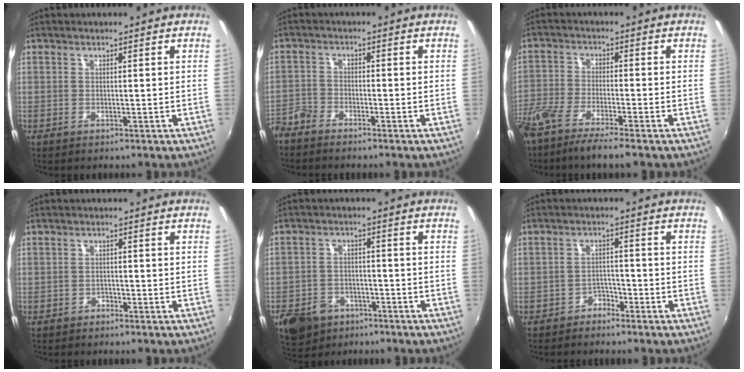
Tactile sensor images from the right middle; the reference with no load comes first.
{"total": 3.6, "force": [-3.3, 1.2, 0.6], "torque": [-0.020, -0.005, -0.077]}
{"total": 9.3, "force": [-7.4, 0.7, 5.6], "torque": [-0.132, -0.031, -0.140]}
{"total": 1.1, "force": [-0.9, 0.5, -0.1], "torque": [-0.003, 0.004, -0.015]}
{"total": 10.5, "force": [-6.4, 7.1, 4.3], "torque": [-0.118, 0.004, -0.099]}
{"total": 2.6, "force": [-2.2, 1.4, 0.0], "torque": [-0.002, 0.009, -0.037]}